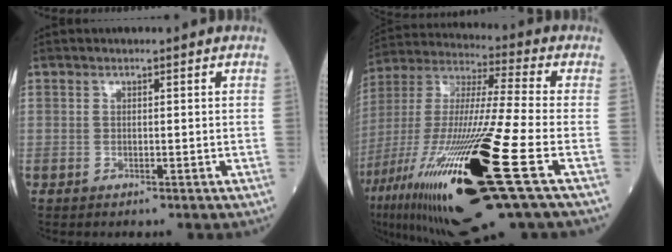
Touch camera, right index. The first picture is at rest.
{"total": 30.7, "force": [-12.1, 3.0, 28.1], "torque": [-0.559, -0.070, -0.217]}